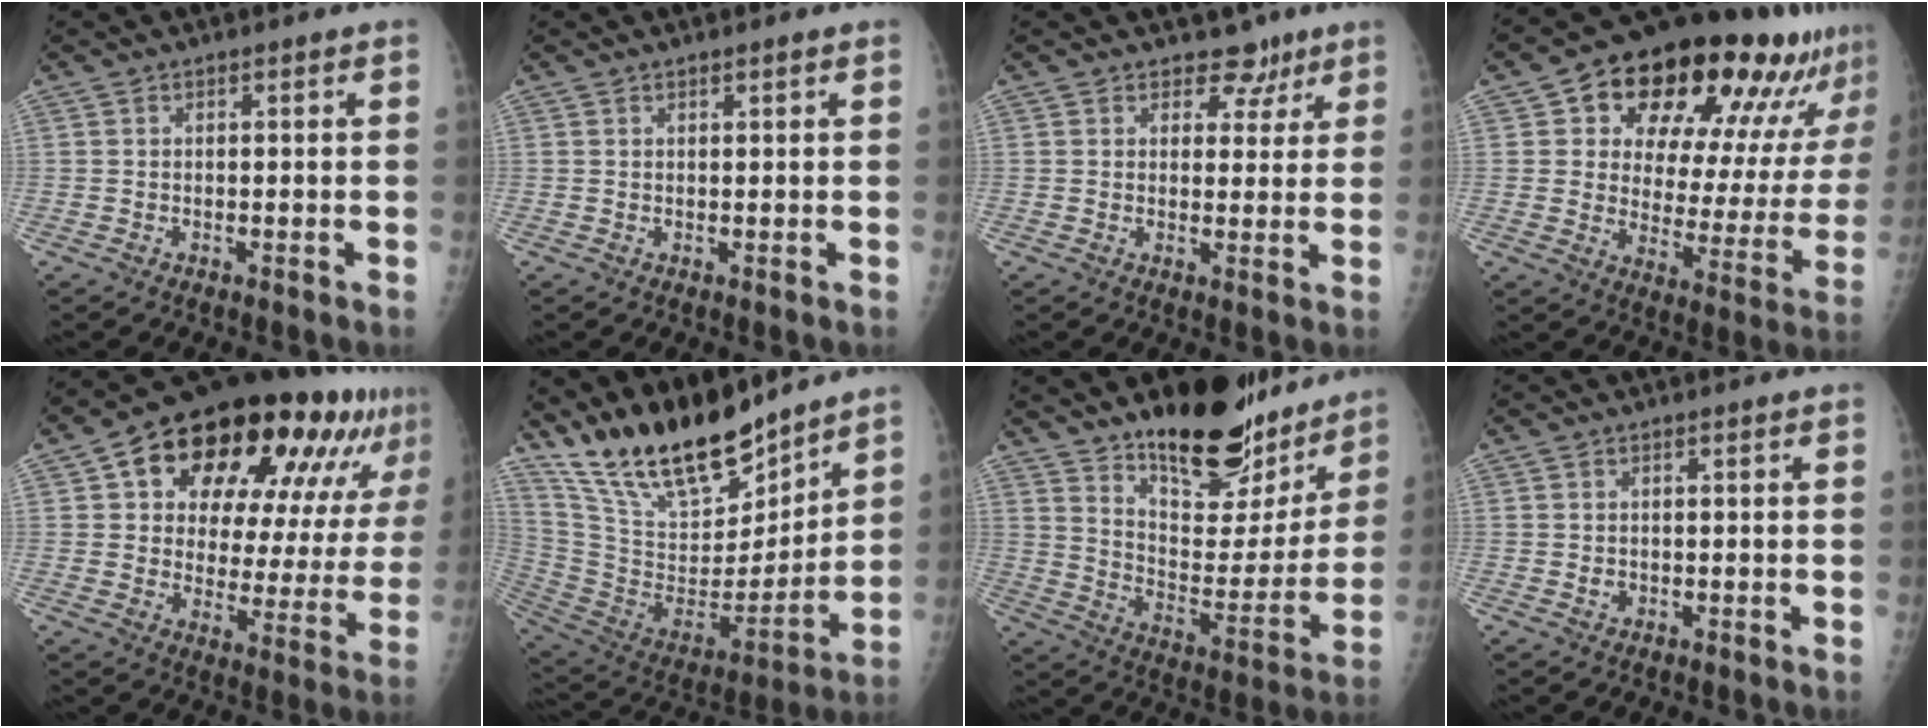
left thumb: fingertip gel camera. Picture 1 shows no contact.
{"total": 0.6, "force": [0.5, 0.1, 0.3], "torque": [-0.006, -0.003, 0.010]}
{"total": 5.0, "force": [3.6, 3.3, 0.9], "torque": [0.020, -0.019, 0.047]}
{"total": 26.2, "force": [16.2, 11.7, 16.9], "torque": [-0.205, -0.041, 0.227]}
{"total": 29.1, "force": [16.0, 13.1, 20.5], "torque": [-0.268, -0.011, 0.230]}
{"total": 23.2, "force": [19.0, 7.6, 10.9], "torque": [-0.165, -0.095, 0.346]}
{"total": 24.4, "force": [19.0, 9.6, 12.0], "torque": [-0.135, -0.118, 0.286]}
{"total": 1.1, "force": [0.1, 0.9, 0.5], "torque": [-0.006, 0.000, 0.005]}